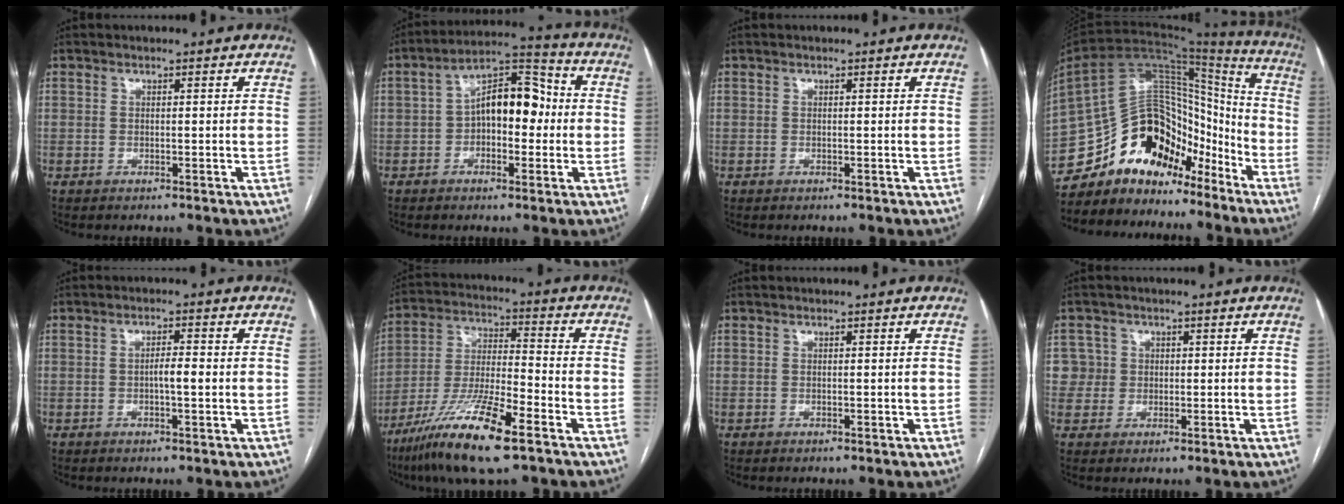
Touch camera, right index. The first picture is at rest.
{"total": 10.1, "force": [-0.4, 4.9, 8.8], "torque": [-0.142, 0.039, -0.009]}
{"total": 0.0}
{"total": 18.6, "force": [-14.3, 9.2, 7.6], "torque": [-0.136, 0.081, -0.240]}
{"total": 2.6, "force": [-0.3, 0.3, 2.5], "torque": [-0.043, 0.002, -0.007]}
{"total": 15.5, "force": [-9.4, 1.8, 12.2], "torque": [-0.251, -0.032, -0.172]}
{"total": 0.0}
{"total": 3.7, "force": [0.7, 3.6, -0.4], "torque": [0.027, 0.011, 0.012]}